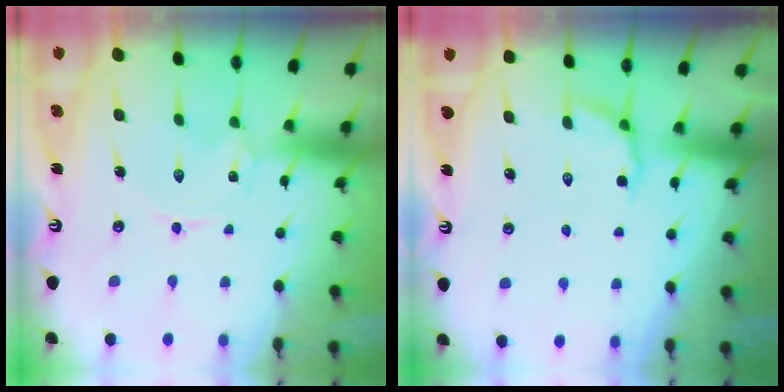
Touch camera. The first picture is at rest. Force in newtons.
{"total": 4.2, "press": 3.5, "slide": 2.2}